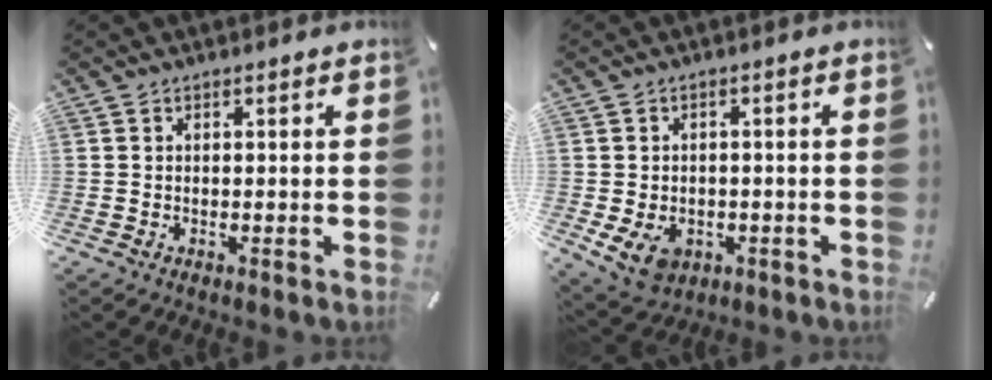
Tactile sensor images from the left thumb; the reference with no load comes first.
{"total": 7.0, "force": [-2.3, 5.4, 3.8], "torque": [-0.078, 0.010, -0.041]}